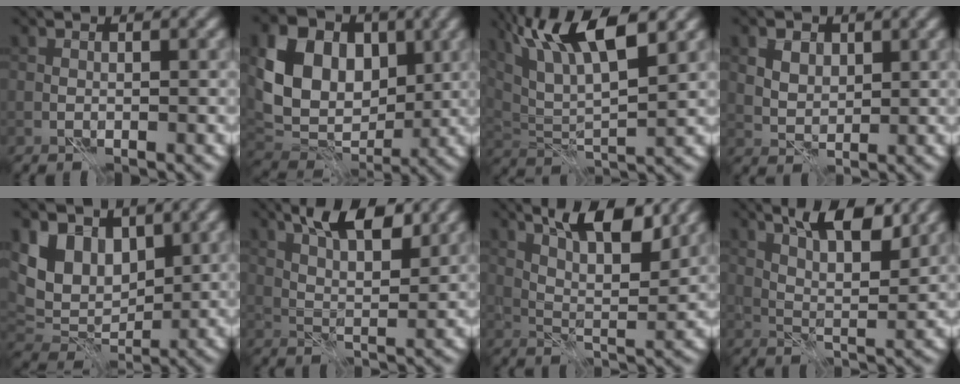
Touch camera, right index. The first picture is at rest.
{"total": 10.2, "force": [2.6, 7.6, 6.4], "torque": [-0.124, 0.002, 0.037]}
{"total": 9.3, "force": [5.5, 2.7, 7.1], "torque": [-0.136, 0.009, 0.096]}
{"total": 3.4, "force": [1.7, 2.3, 1.8], "torque": [-0.040, 0.005, 0.030]}
{"total": 6.3, "force": [3.1, 4.3, 3.3], "torque": [-0.068, -0.007, 0.047]}
{"total": 6.3, "force": [3.8, 2.3, 4.4], "torque": [-0.067, 0.007, 0.061]}
{"total": 7.7, "force": [4.7, 2.2, 5.7], "torque": [-0.089, 0.005, 0.073]}
{"total": 6.8, "force": [4.2, 2.1, 5.0], "torque": [-0.073, 0.003, 0.065]}